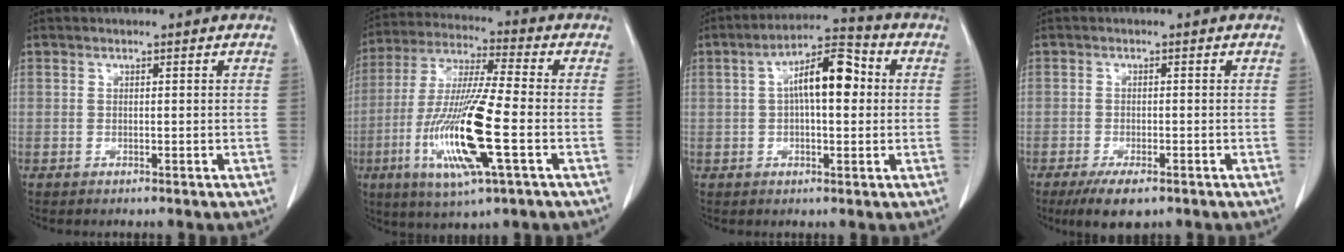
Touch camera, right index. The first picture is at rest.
{"total": 16.7, "force": [-4.8, 1.0, 16.0], "torque": [-0.330, -0.020, -0.088]}
{"total": 9.5, "force": [1.3, 3.0, 8.9], "torque": [-0.157, 0.032, 0.015]}
{"total": 5.3, "force": [-3.6, 1.7, 3.6], "torque": [-0.061, -0.009, -0.054]}